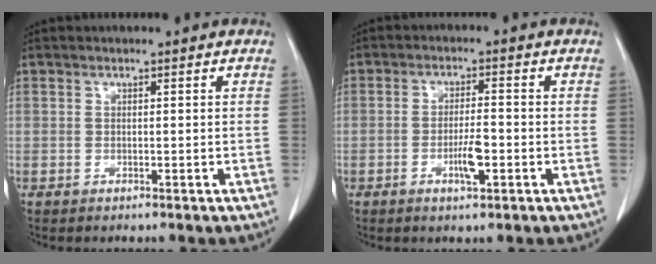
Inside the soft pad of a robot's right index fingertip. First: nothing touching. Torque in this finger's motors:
{"motor_torque": [0.18, 0.06, 0.04, 0.05]}